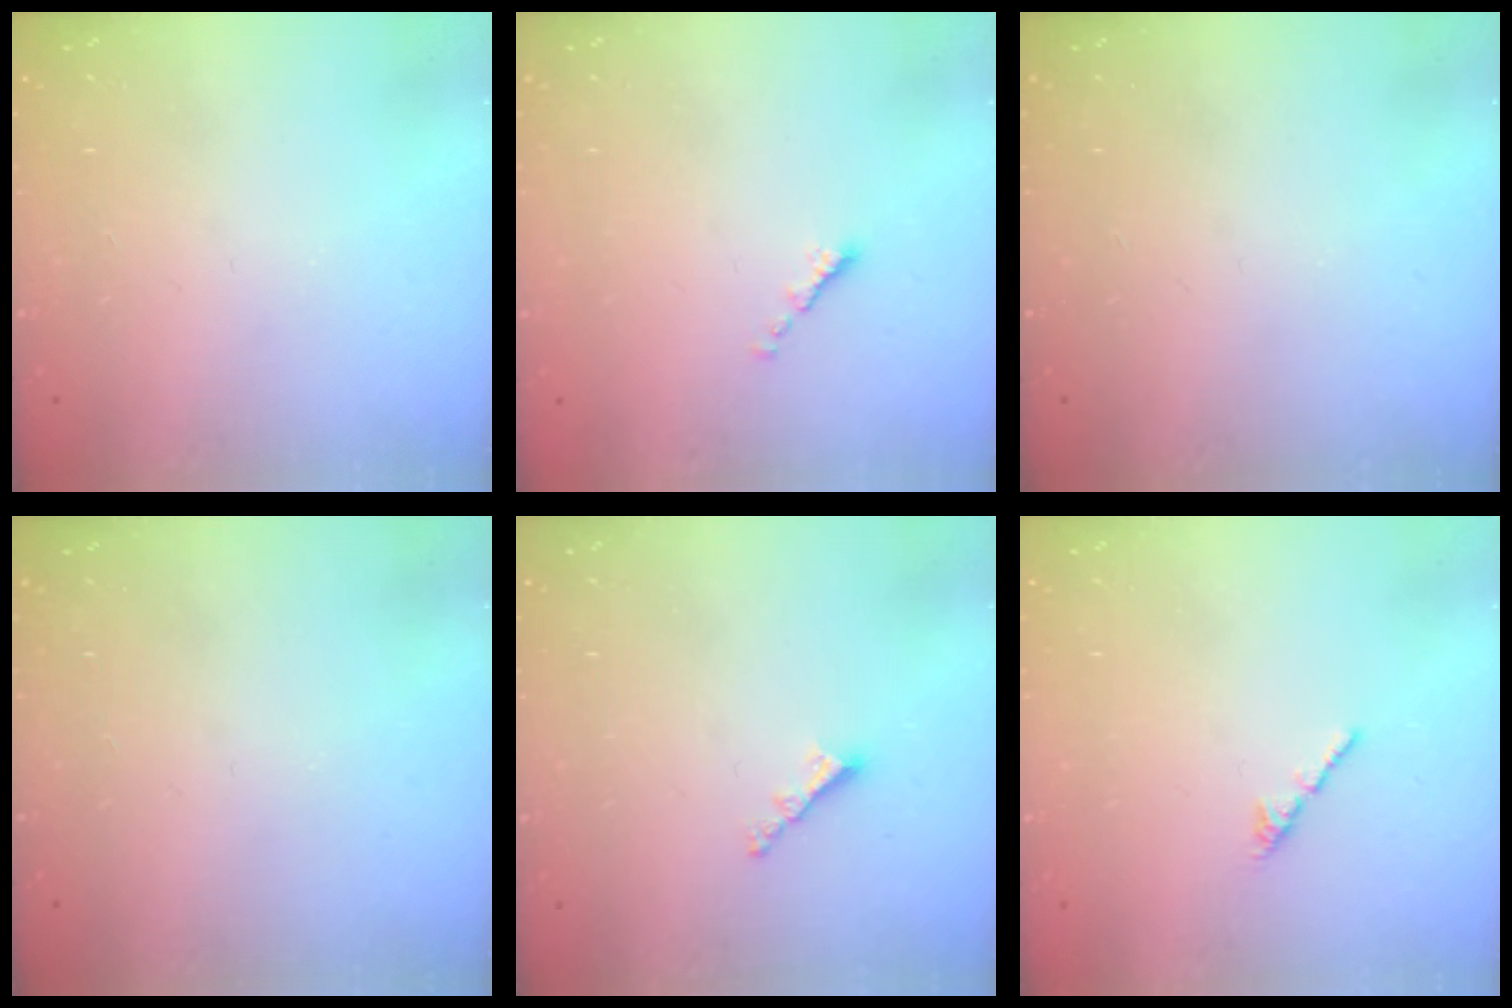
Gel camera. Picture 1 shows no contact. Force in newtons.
{"total": 0.6, "press": 0.5, "slide": 0.3}
{"total": 0.0}
{"total": 0.0}
{"total": 2.9, "press": 2.9, "slide": 0.5}
{"total": 0.8, "press": 0.7, "slide": 0.5}